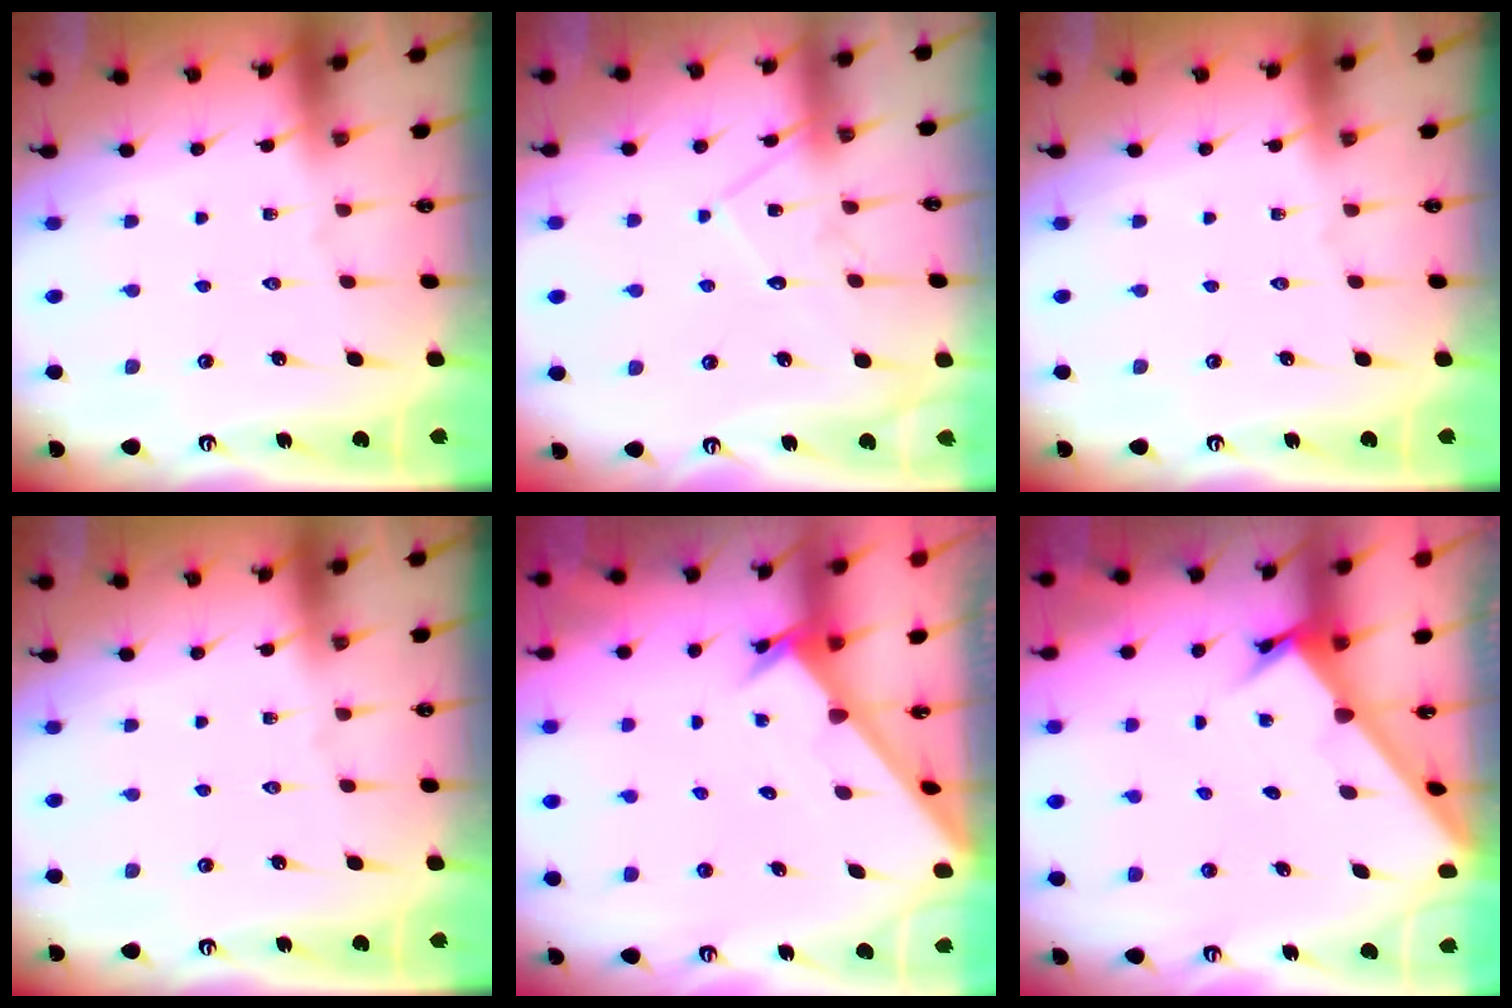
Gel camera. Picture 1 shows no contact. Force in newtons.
{"total": 10.7, "press": 10.7, "slide": 0.8}
{"total": 0.0}
{"total": 0.0}
{"total": 2.3, "press": 2.3, "slide": 0.2}
{"total": 2.3, "press": 2.3, "slide": 0.3}